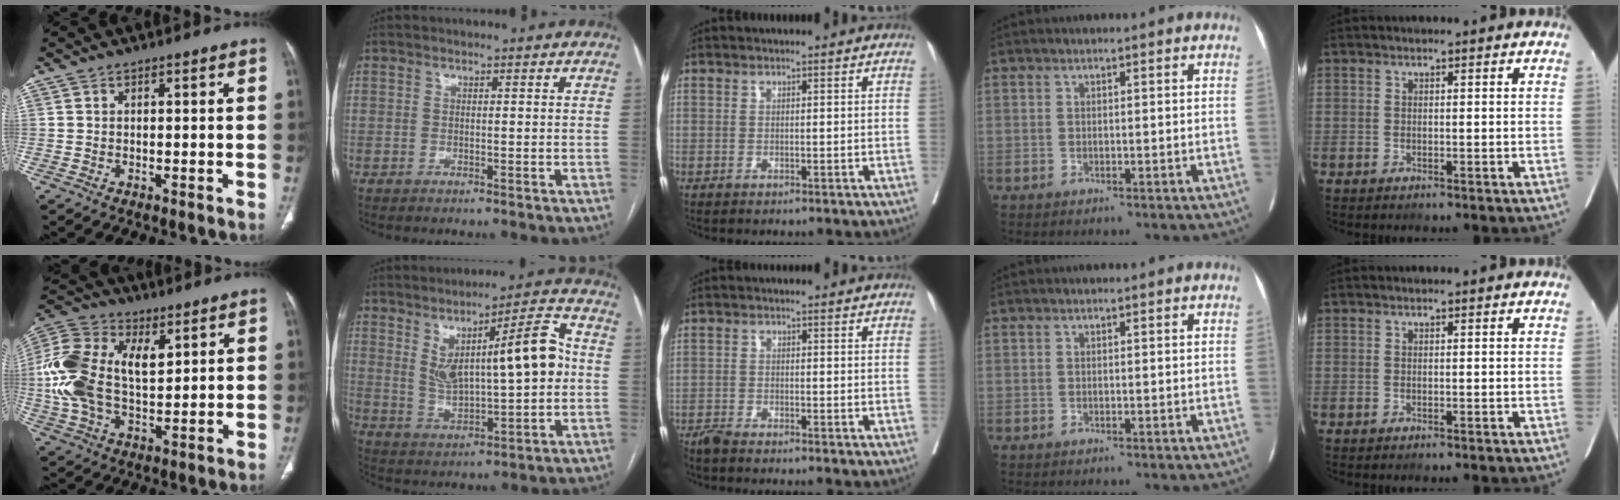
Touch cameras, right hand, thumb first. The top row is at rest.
{"thumb": {"total": 17.0, "force": [3.6, 10.3, 13.0], "torque": [-0.266, 0.008, 0.063]}, "index": {"total": 13.2, "force": [2.3, 2.8, 12.6], "torque": [-0.203, 0.022, 0.045]}, "middle": {"total": 3.9, "force": [-3.6, -0.2, 1.5], "torque": [-0.016, -0.007, -0.060]}}